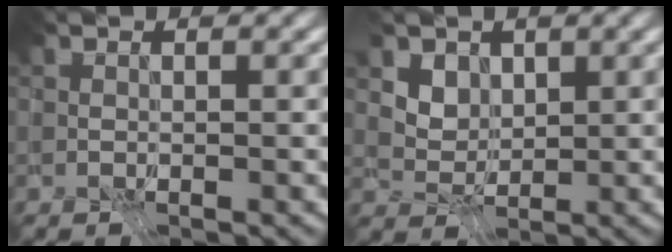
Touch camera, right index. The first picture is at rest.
{"total": 1.8, "force": [1.2, 1.3, 0.4], "torque": [-0.018, -0.018, 0.037]}